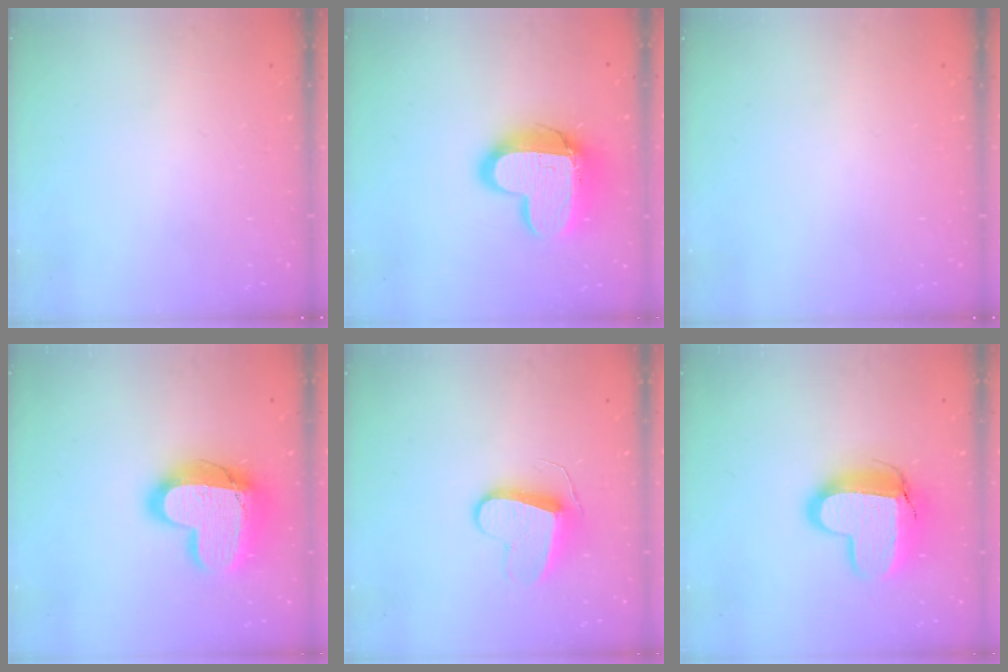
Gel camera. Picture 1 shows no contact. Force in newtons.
{"total": 16.2, "press": 16.2, "slide": 1.4}
{"total": 0.0}
{"total": 20.3, "press": 20.3, "slide": 1.5}
{"total": 9.9, "press": 9.8, "slide": 0.8}
{"total": 14.1, "press": 14.1, "slide": 1.1}